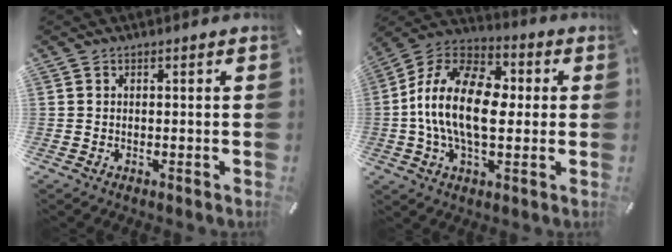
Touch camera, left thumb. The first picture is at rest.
{"total": 18.9, "force": [-0.9, 11.3, 15.0], "torque": [-0.315, 0.007, -0.023]}